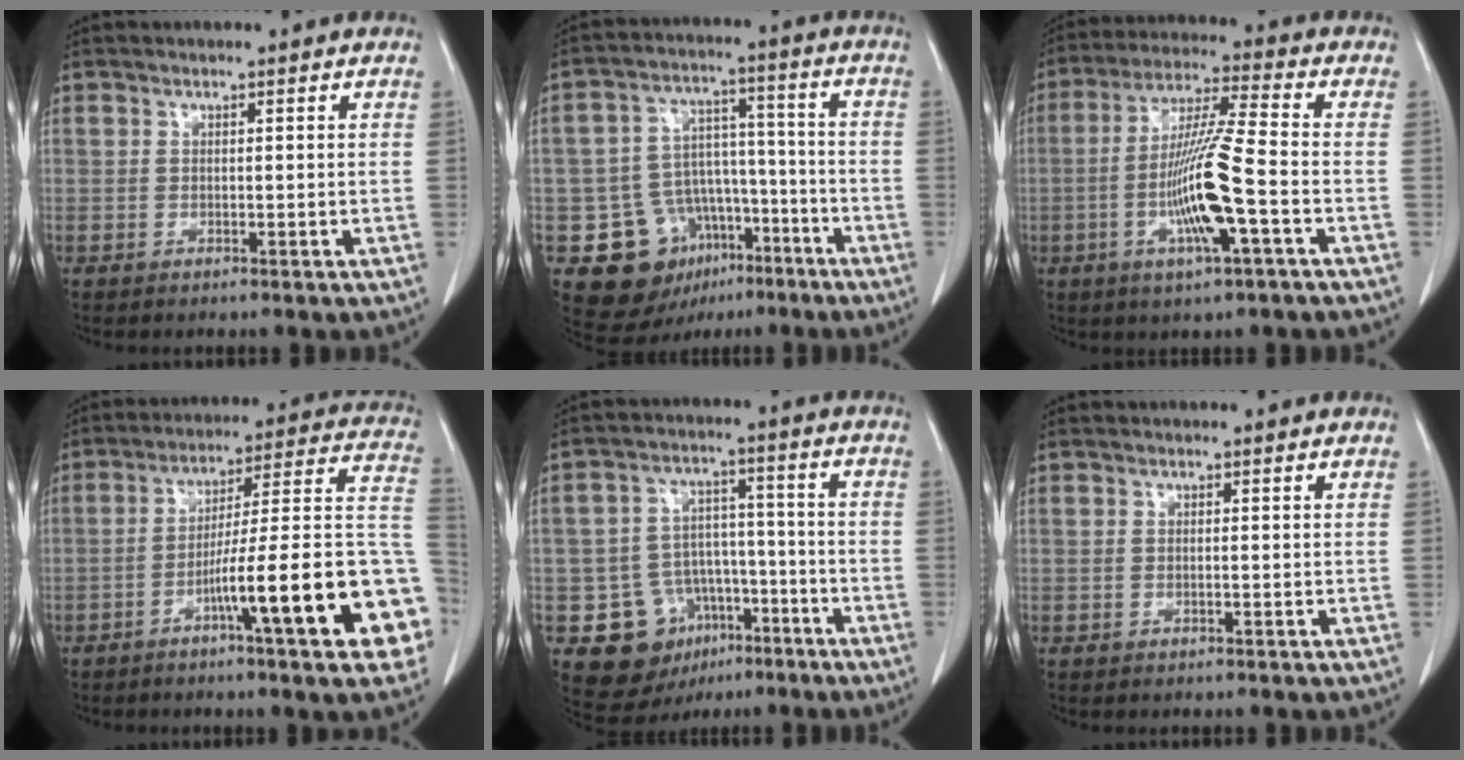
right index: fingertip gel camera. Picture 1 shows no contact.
{"total": 14.3, "force": [-7.4, 10.7, 5.9], "torque": [-0.087, 0.056, -0.100]}
{"total": 12.5, "force": [-3.4, 0.1, 12.0], "torque": [-0.234, -0.007, -0.068]}
{"total": 20.8, "force": [-7.4, 1.0, 19.5], "torque": [-0.199, 0.020, -0.108]}
{"total": 11.9, "force": [-5.8, 9.5, 4.1], "torque": [-0.058, 0.044, -0.076]}
{"total": 0.0}